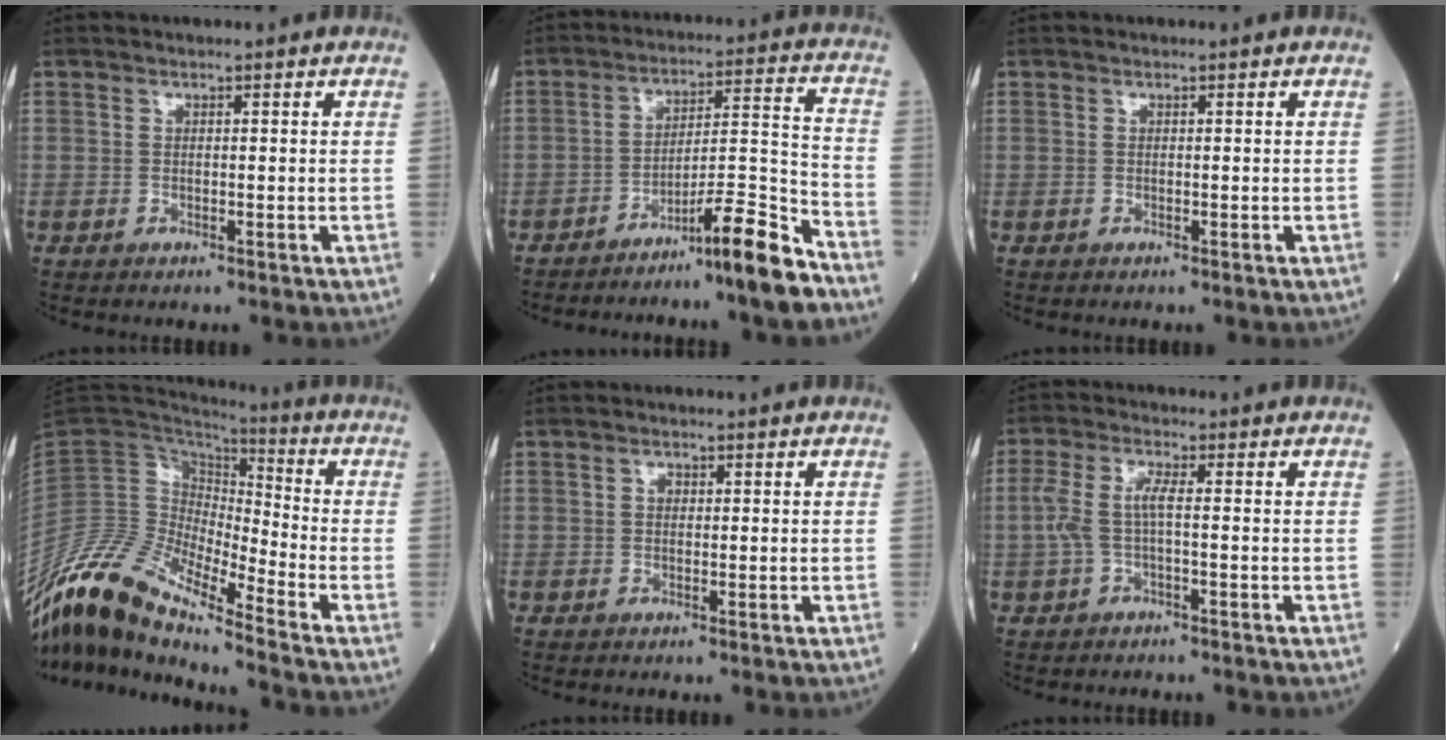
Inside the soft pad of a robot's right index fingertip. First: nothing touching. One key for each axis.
{"total": 10.4, "fx": -7.9, "fy": -1.2, "fz": 6.7, "tx": -0.094, "ty": 0.013, "tz": -0.130}
{"total": 0.0}
{"total": 13.8, "fx": -11.3, "fy": 2.2, "fz": 7.6, "tx": -0.154, "ty": 0.023, "tz": -0.214}
{"total": 1.0, "fx": 0.2, "fy": 0.8, "fz": 0.6, "tx": -0.012, "ty": 0.001, "tz": 0.002}
{"total": 4.0, "fx": -0.3, "fy": 0.7, "fz": 4.0, "tx": -0.099, "ty": 0.012, "tz": -0.008}